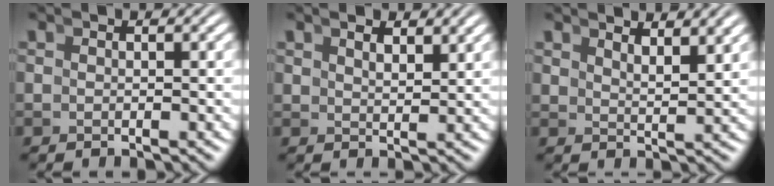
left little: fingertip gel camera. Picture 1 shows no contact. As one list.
[{"total": 1.9, "force": [1.8, -0.4, 0.5], "torque": [0.008, -0.006, 0.035]}, {"total": 2.6, "force": [2.5, -0.5, 0.7], "torque": [0.000, -0.009, 0.047]}]